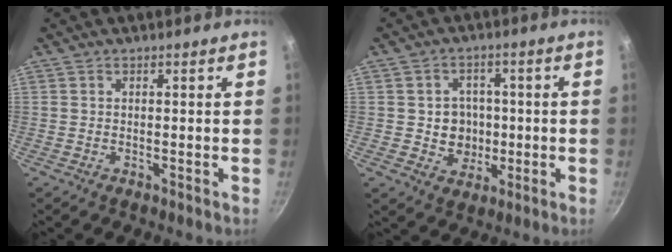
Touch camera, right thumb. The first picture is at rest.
{"total": 6.7, "force": [-0.5, 6.2, 2.4], "torque": [-0.002, 0.010, -0.003]}